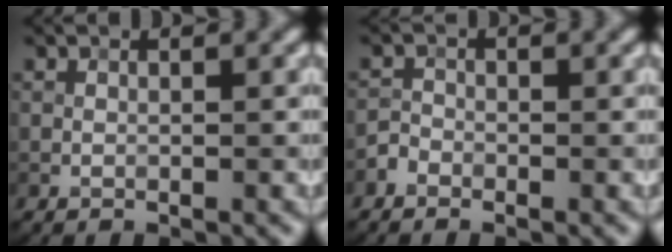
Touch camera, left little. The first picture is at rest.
{"total": 1.2, "force": [-0.8, 0.9, 0.3], "torque": [-0.001, 0.002, -0.017]}